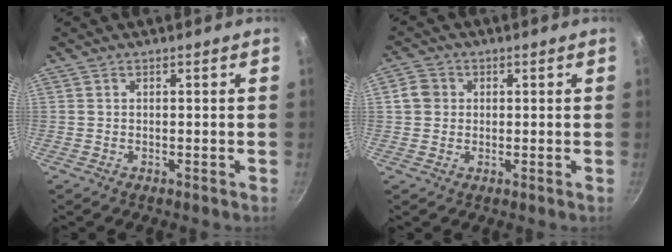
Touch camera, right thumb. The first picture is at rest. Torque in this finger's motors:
{"motor_torque": [-0.81, 0.26, 0.20, -0.27, 0.04]}